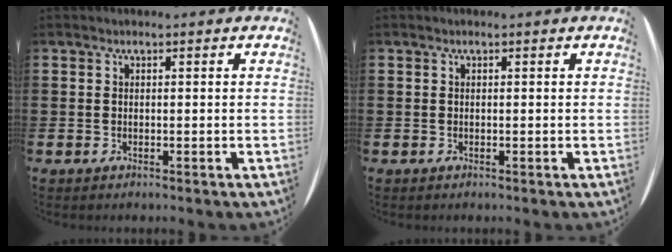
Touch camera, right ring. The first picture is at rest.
{"total": 0.0}